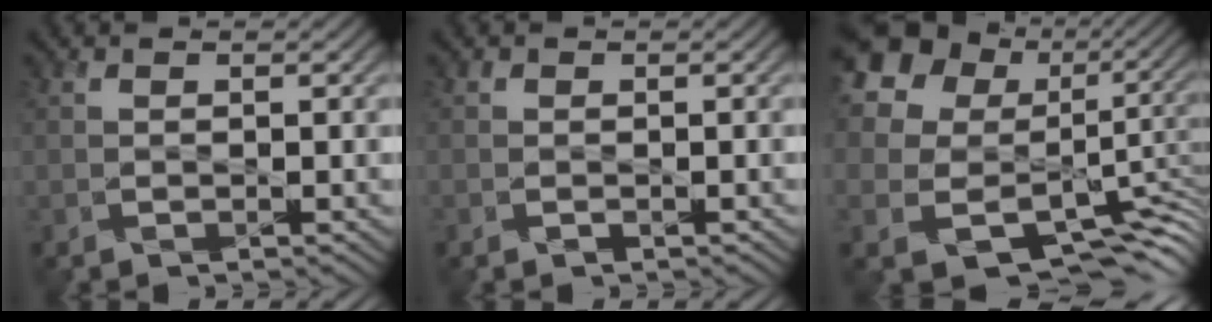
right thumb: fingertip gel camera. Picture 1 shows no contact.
{"total": 0.8, "force": [-0.3, 0.7, 0.1], "torque": [0.001, -0.007, -0.007]}
{"total": 18.3, "force": [3.3, 14.5, 10.7], "torque": [-0.251, 0.011, 0.090]}